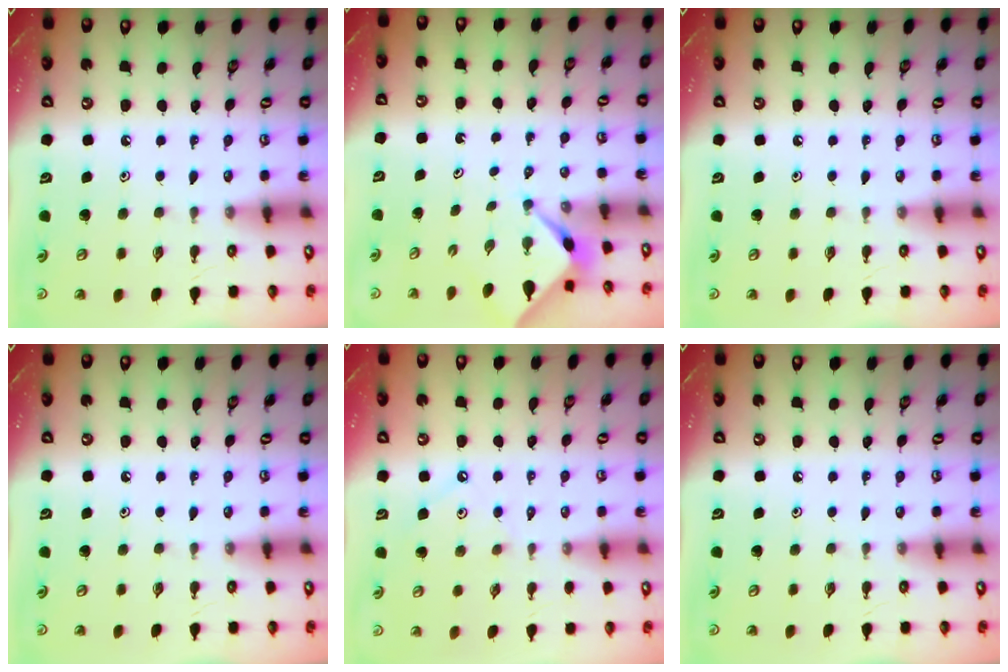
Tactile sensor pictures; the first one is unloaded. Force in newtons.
{"total": 2.3, "press": 2.3, "slide": 0.4}
{"total": 0.0}
{"total": 0.0}
{"total": 2.4, "press": 2.3, "slide": 0.5}
{"total": 0.0}